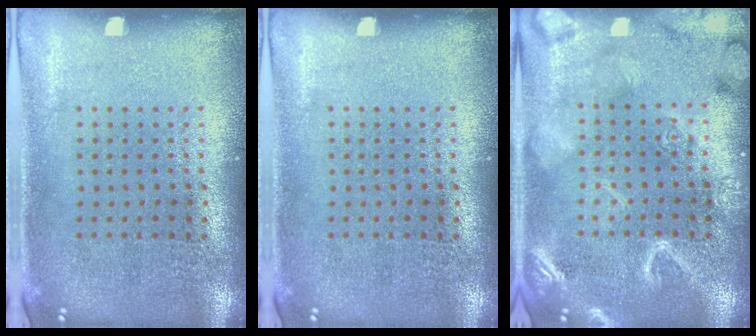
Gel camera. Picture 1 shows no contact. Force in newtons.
{"total": 0.0}
{"total": 4.2, "press": 4.2, "slide": 0.6}